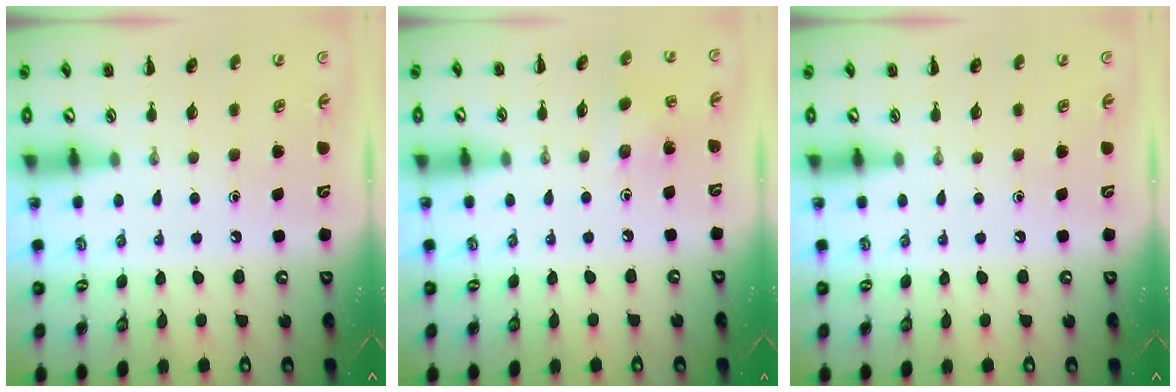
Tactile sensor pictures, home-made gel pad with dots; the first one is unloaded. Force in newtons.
{"total": 3.9, "press": 3.7, "slide": 1.0}
{"total": 0.0}